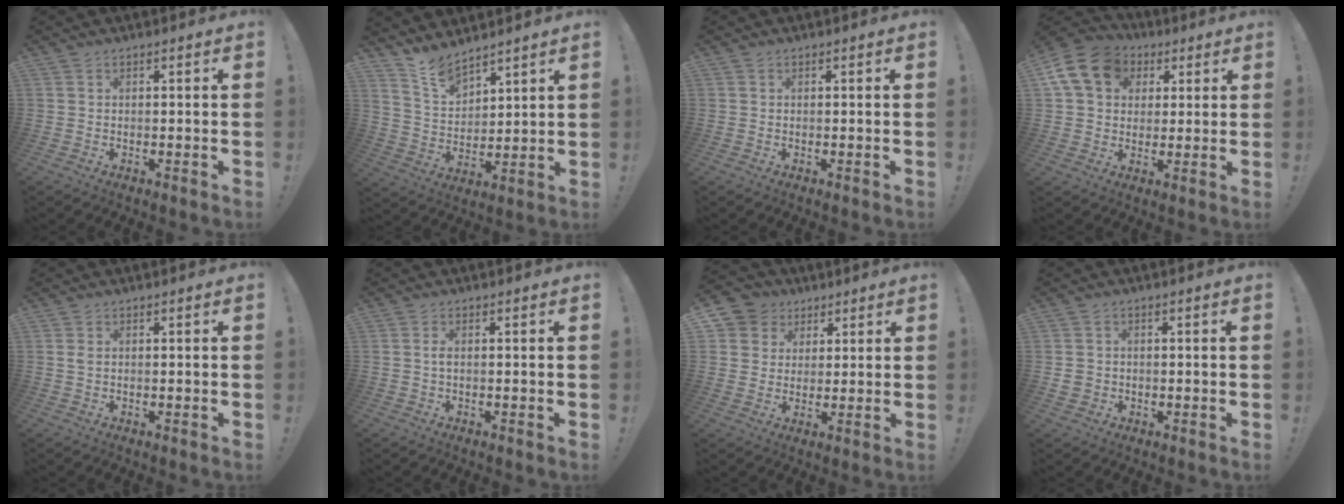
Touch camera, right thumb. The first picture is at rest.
{"total": 8.6, "force": [7.8, 3.0, 2.1], "torque": [-0.052, -0.061, 0.150]}
{"total": 0.0}
{"total": 15.4, "force": [5.3, 12.0, 8.1], "torque": [-0.131, -0.019, 0.100]}
{"total": 1.0, "force": [0.4, 0.4, 0.8], "torque": [-0.016, 0.003, 0.006]}
{"total": 1.2, "force": [-0.1, 0.3, 1.1], "torque": [-0.025, 0.003, -0.003]}
{"total": 7.4, "force": [2.7, 6.8, 1.2], "torque": [-0.016, -0.016, 0.056]}
{"total": 2.8, "force": [0.1, 2.6, 0.9], "torque": [-0.009, 0.001, 0.004]}